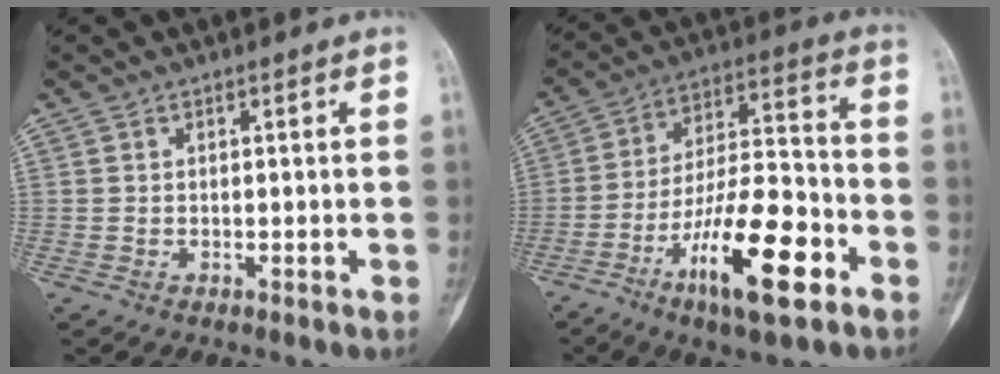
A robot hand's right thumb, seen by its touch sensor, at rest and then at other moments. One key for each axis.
{"total": 18.8, "fx": -8.7, "fy": 5.7, "fz": 15.7, "tx": -0.264, "ty": 0.052, "tz": -0.143}